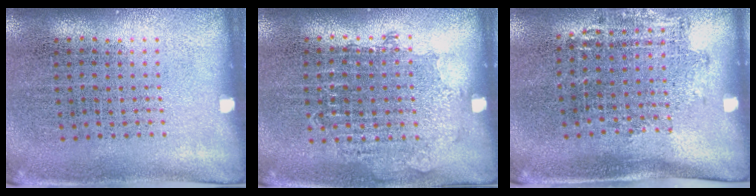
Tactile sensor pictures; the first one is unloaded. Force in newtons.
{"total": 0.8, "press": 0.8, "slide": 0.3}
{"total": 1.3, "press": 1.0, "slide": 0.8}